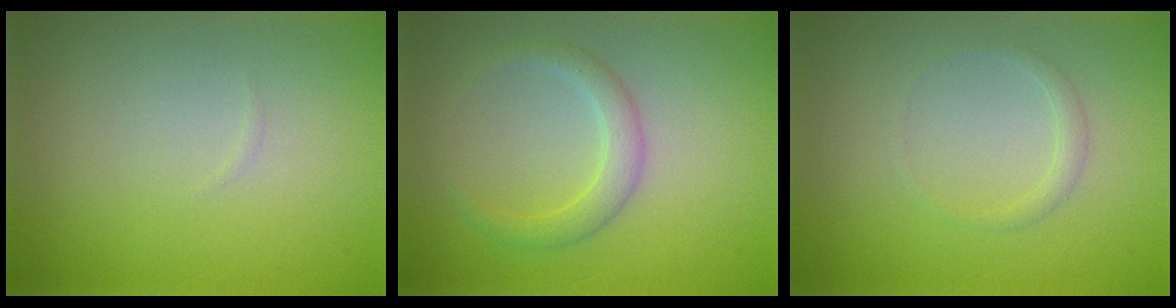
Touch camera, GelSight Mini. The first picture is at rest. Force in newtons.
{"total": 2.2, "press": 2.2, "slide": 0.0}
{"total": 0.9, "press": 0.9, "slide": 0.2}